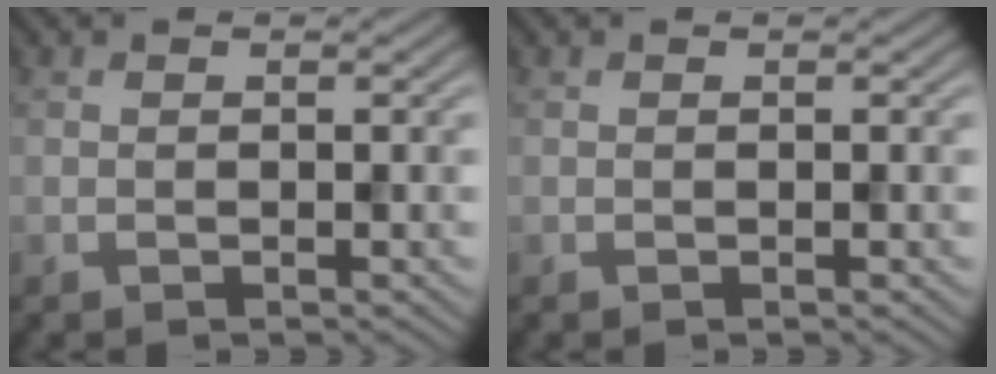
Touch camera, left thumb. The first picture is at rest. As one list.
[{"total": 0.0}]